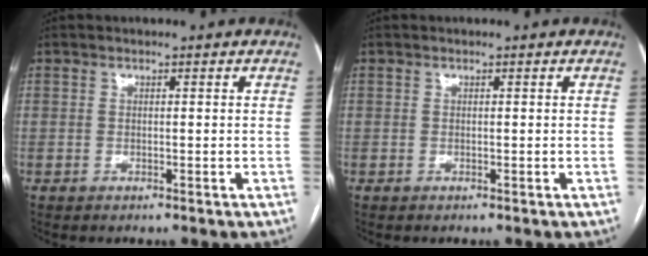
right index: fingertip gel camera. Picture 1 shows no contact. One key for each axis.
{"total": 0.0}